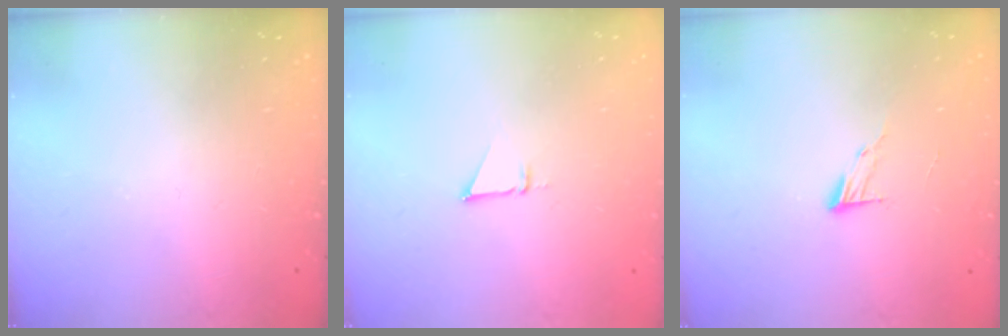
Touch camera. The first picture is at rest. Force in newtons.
{"total": 2.5, "press": 2.5, "slide": 0.1}
{"total": 4.6, "press": 4.5, "slide": 0.5}